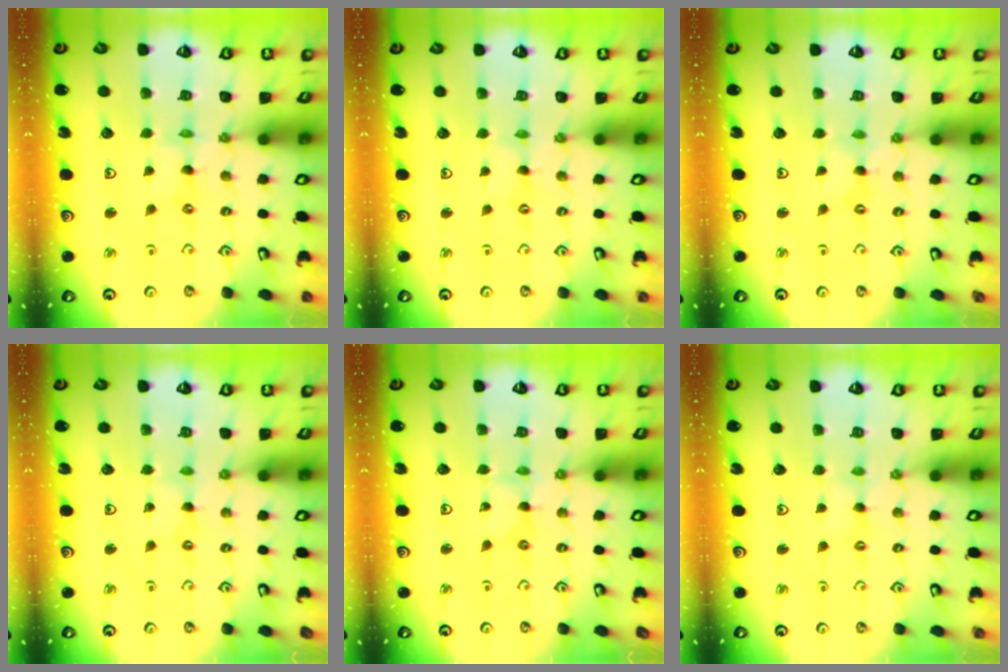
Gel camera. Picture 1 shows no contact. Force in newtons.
{"total": 0.7, "press": 0.7, "slide": 0.1}
{"total": 0.0}
{"total": 0.0}
{"total": 0.0}
{"total": 2.1, "press": 2.1, "slide": 0.3}